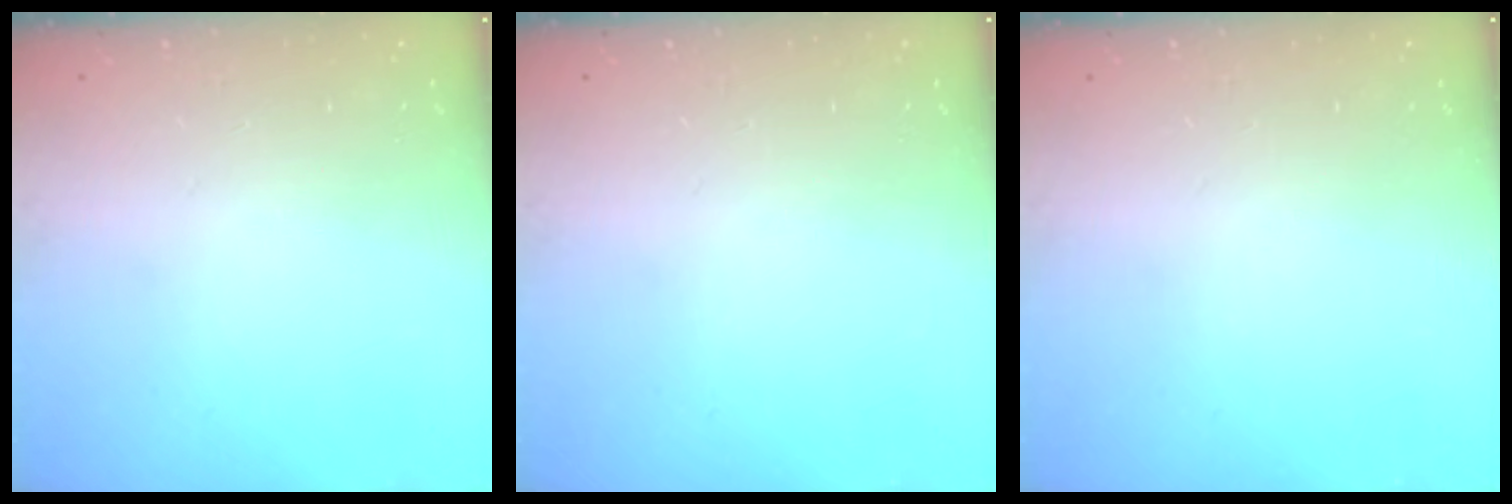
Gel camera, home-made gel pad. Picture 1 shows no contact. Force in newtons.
{"total": 0.0}
{"total": 0.0}